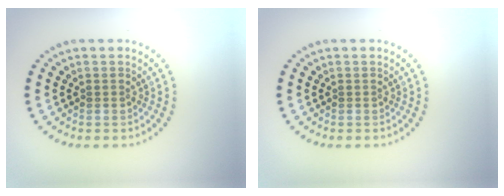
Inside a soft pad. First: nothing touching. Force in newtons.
{"total": 0.0}